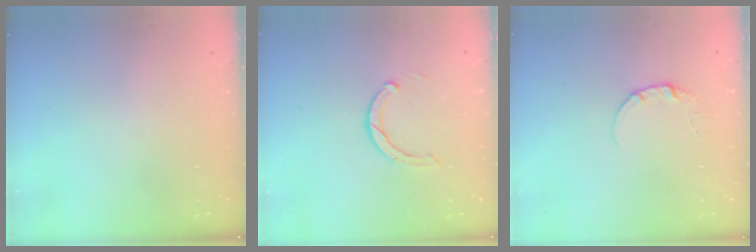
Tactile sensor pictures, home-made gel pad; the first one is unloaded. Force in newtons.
{"total": 2.9, "press": 2.9, "slide": 0.4}
{"total": 3.3, "press": 3.3, "slide": 0.4}